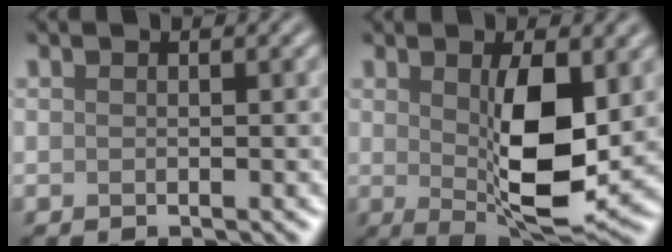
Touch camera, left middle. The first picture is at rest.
{"total": 7.7, "force": [0.3, 2.3, 7.4], "torque": [-0.125, -0.011, 0.018]}